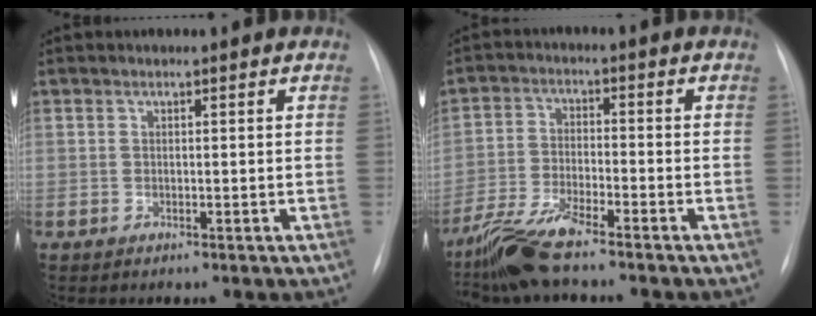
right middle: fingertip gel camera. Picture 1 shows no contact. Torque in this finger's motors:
{"motor_torque": [0.15, -0.31, 0.37, 0.05]}